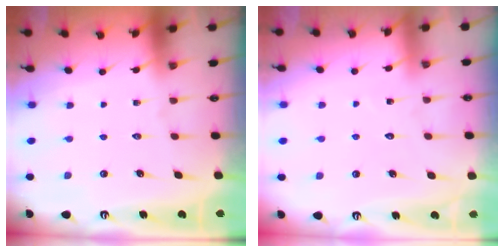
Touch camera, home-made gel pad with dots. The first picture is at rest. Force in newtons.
{"total": 5.1, "press": 5.1, "slide": 0.4}